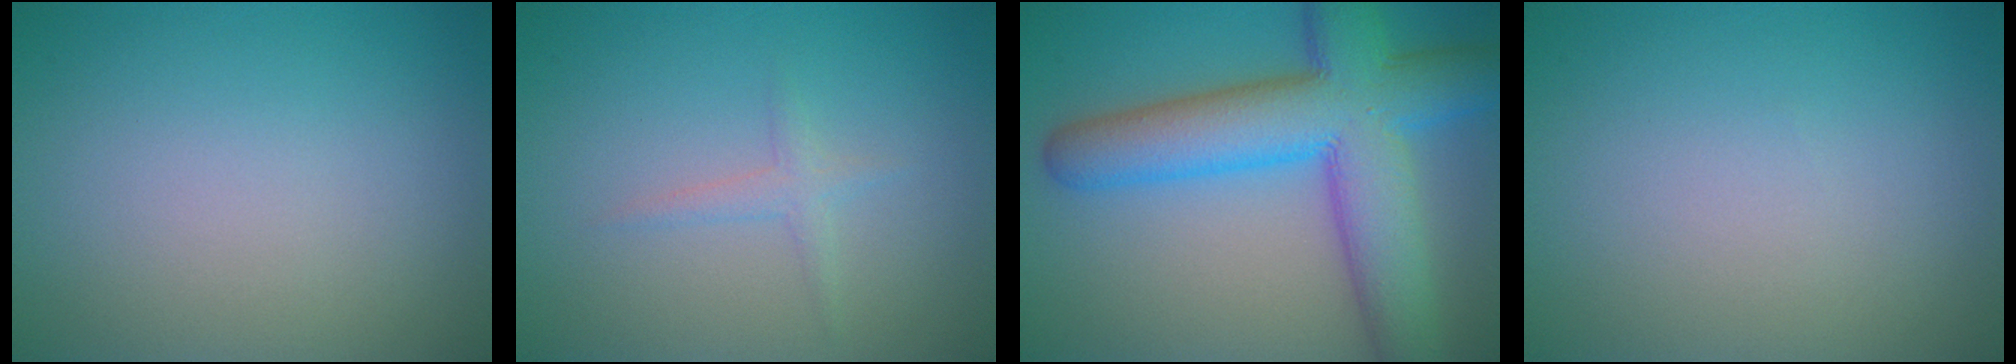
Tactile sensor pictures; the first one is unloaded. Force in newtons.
{"total": 1.2, "press": 1.2, "slide": 0.1}
{"total": 10.9, "press": 10.9, "slide": 0.6}
{"total": 0.0}